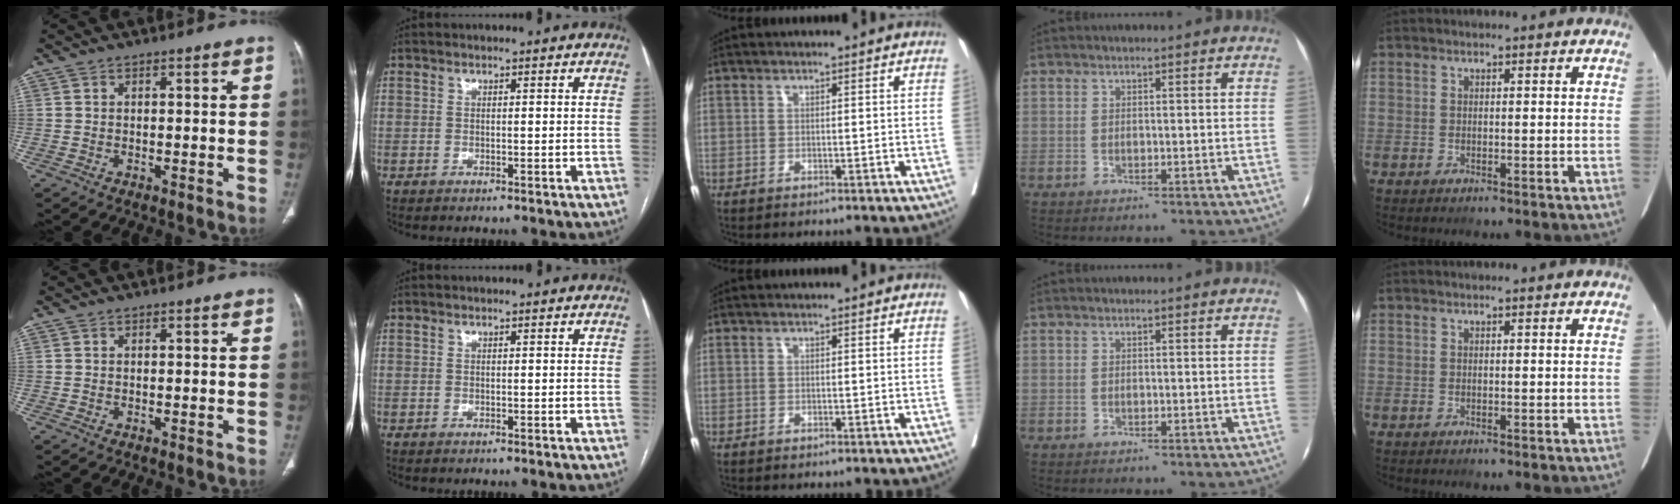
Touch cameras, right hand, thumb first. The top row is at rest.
{}